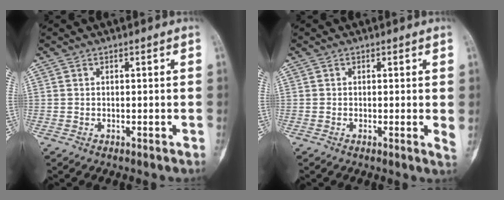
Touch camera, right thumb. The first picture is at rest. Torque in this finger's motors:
{"motor_torque": [0.06, 0.37, 0.34, -0.21, 0.06]}